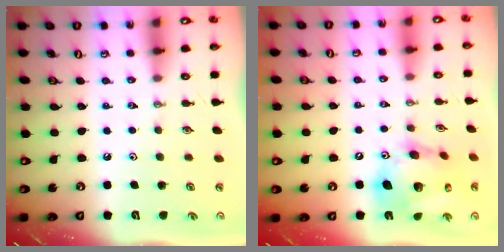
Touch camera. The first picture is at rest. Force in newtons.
{"total": 18.8, "press": 18.6, "slide": 3.2}